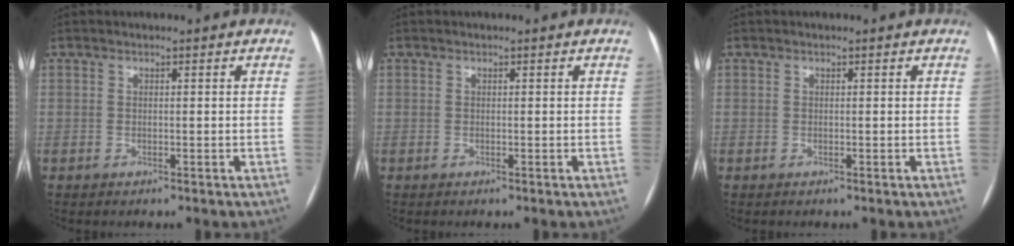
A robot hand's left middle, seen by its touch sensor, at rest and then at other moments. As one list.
[{"total": 0.0}, {"total": 0.0}]